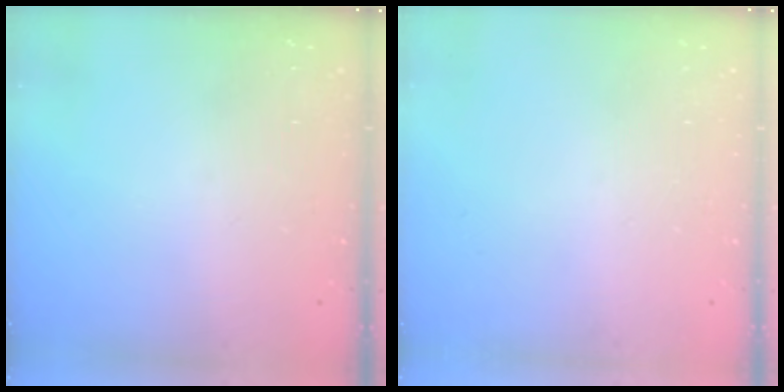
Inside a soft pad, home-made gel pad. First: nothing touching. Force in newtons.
{"total": 0.0}